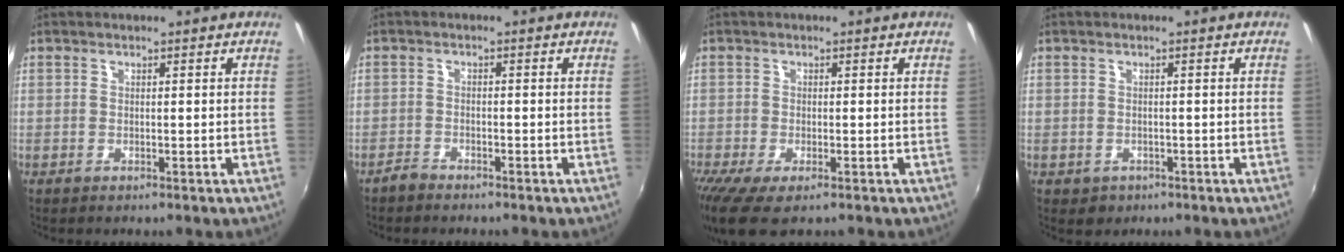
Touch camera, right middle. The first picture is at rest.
{"total": 2.0, "force": [-1.9, 0.5, 0.2], "torque": [-0.013, -0.001, -0.038]}
{"total": 7.3, "force": [-4.5, 2.2, 5.3], "torque": [-0.124, -0.036, -0.080]}
{"total": 2.2, "force": [-0.8, 1.9, 0.7], "torque": [-0.018, -0.005, -0.007]}